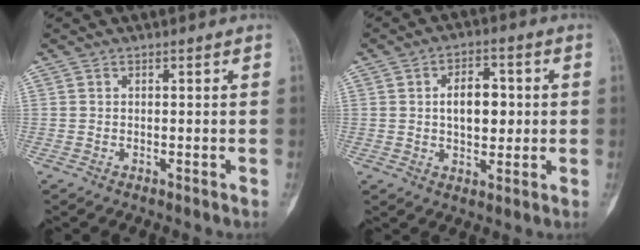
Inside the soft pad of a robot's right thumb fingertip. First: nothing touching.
{"total": 8.3, "force": [0.8, 5.1, 6.5], "torque": [-0.072, 0.008, 0.012]}